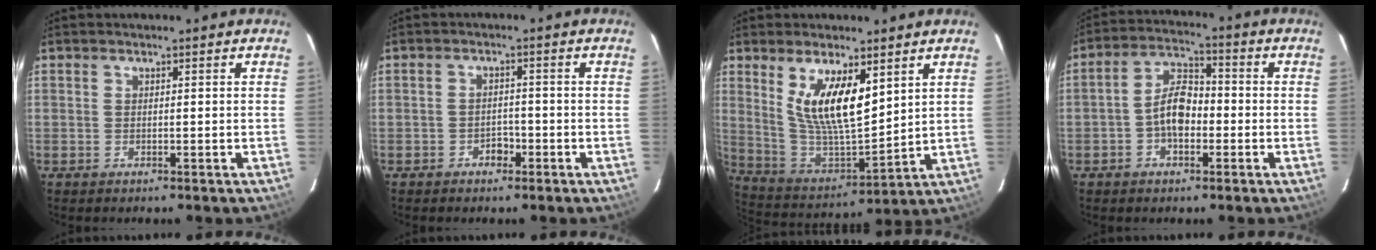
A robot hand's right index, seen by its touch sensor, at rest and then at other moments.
{"total": 2.4, "force": [-1.5, 1.8, 0.9], "torque": [-0.019, 0.007, -0.019]}
{"total": 13.8, "force": [6.2, 4.9, 11.3], "torque": [-0.212, -0.010, 0.132]}
{"total": 7.3, "force": [-2.0, 4.2, 5.6], "torque": [-0.108, 0.020, -0.034]}